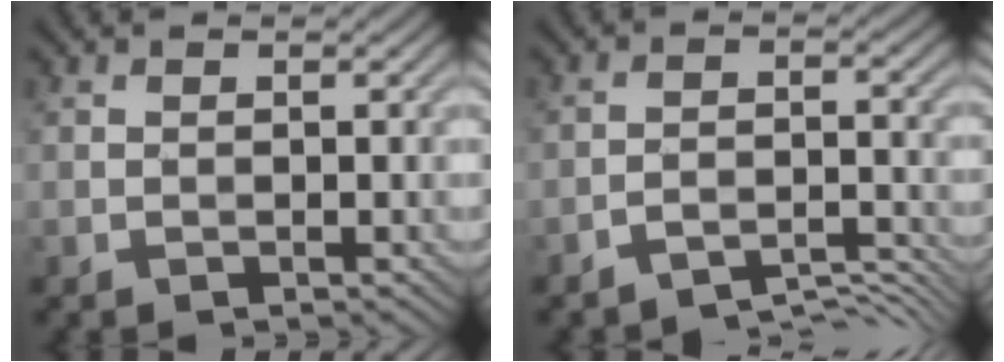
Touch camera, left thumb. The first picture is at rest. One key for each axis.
{"total": 4.5, "fx": -4.3, "fy": 0.5, "fz": 1.3, "tx": -0.025, "ty": 0.007, "tz": -0.067}